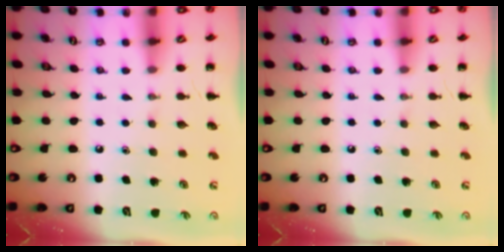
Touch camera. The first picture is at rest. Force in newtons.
{"total": 0.0}